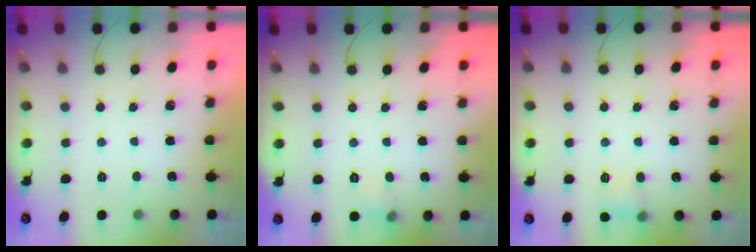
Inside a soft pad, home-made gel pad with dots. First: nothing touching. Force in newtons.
{"total": 4.8, "press": 4.6, "slide": 1.4}
{"total": 5.6, "press": 5.4, "slide": 1.7}